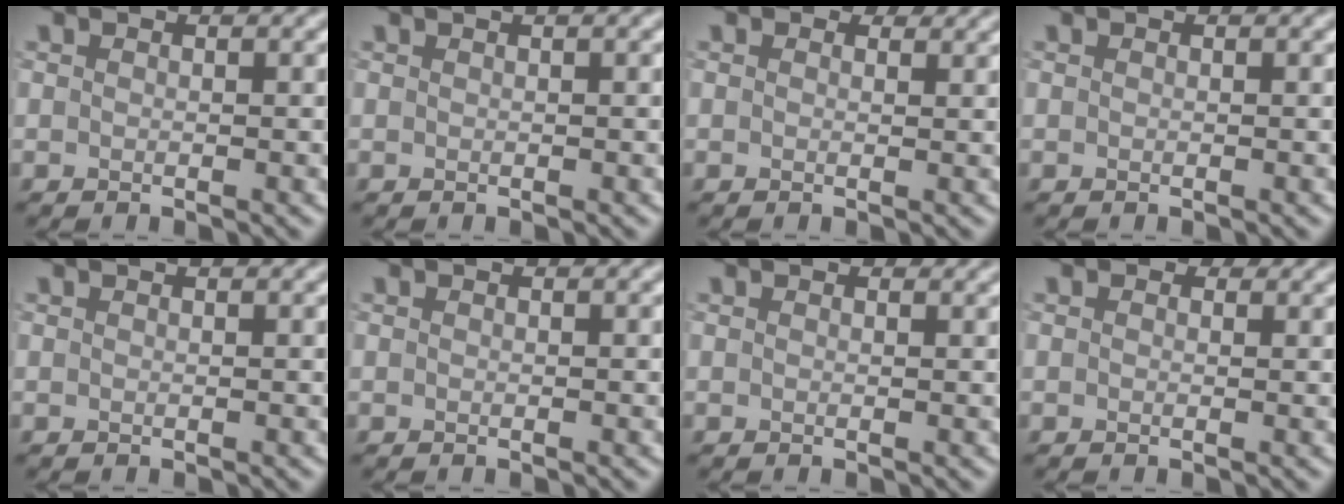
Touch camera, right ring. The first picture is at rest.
{"total": 1.1, "force": [0.6, 0.3, 0.9], "torque": [-0.010, 0.005, 0.004]}
{"total": 1.2, "force": [0.8, 0.7, 0.5], "torque": [-0.009, -0.005, 0.002]}
{"total": 0.0}
{"total": 0.7, "force": [0.6, 0.2, 0.5], "torque": [-0.004, 0.003, 0.005]}
{"total": 0.0}
{"total": 0.7, "force": [0.6, 0.2, 0.1], "torque": [-0.004, -0.004, 0.008]}
{"total": 0.8, "force": [0.4, 0.6, 0.3], "torque": [-0.004, -0.005, -0.002]}